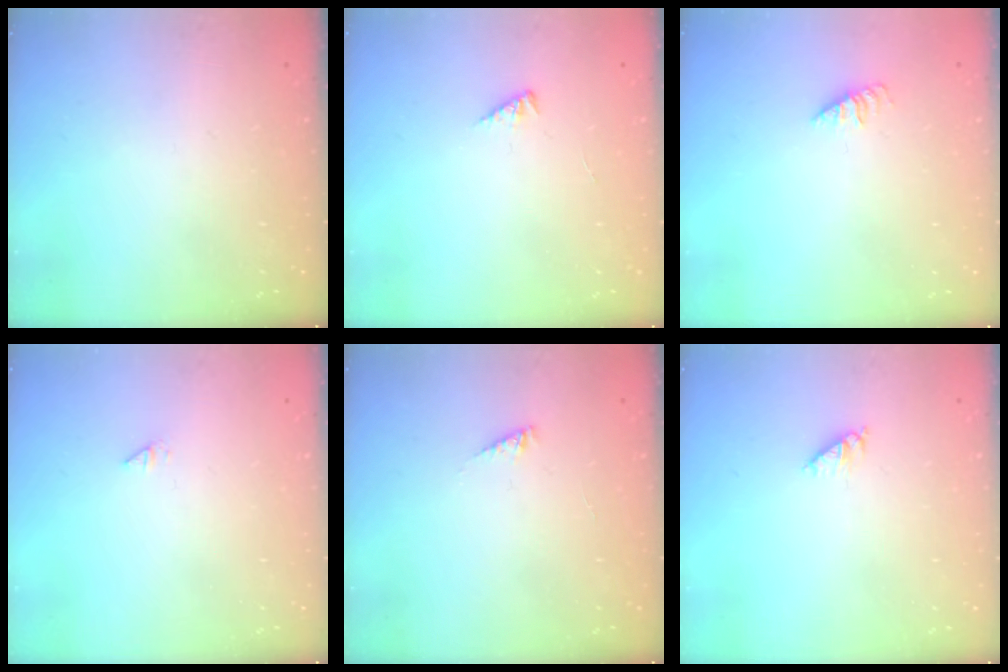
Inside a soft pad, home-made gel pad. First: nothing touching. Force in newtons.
{"total": 1.4, "press": 1.3, "slide": 0.3}
{"total": 0.6, "press": 0.6, "slide": 0.2}
{"total": 0.0}
{"total": 1.8, "press": 1.8, "slide": 0.2}
{"total": 2.8, "press": 2.8, "slide": 0.5}